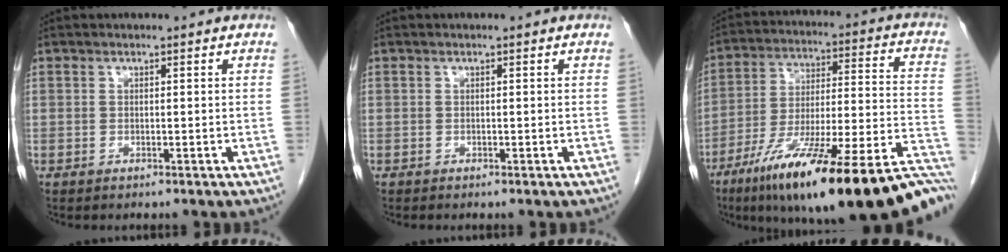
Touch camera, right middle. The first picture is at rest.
{"total": 0.0}
{"total": 30.5, "force": [-19.4, 4.3, 23.2], "torque": [-0.267, -0.005, -0.308]}